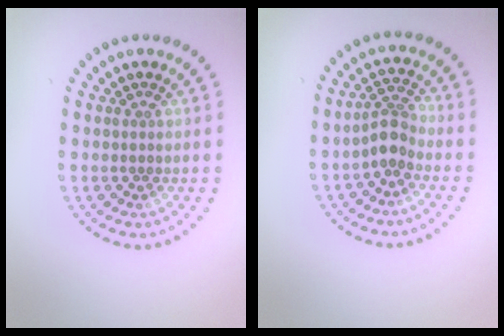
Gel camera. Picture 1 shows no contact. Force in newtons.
{"total": 2.6, "press": 2.0, "slide": 1.6}